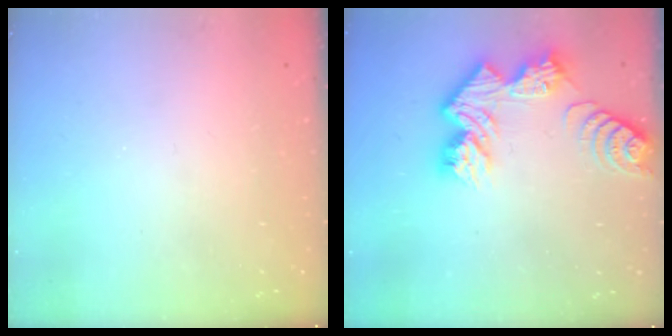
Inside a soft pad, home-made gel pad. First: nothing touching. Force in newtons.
{"total": 12.9, "press": 12.9, "slide": 1.0}